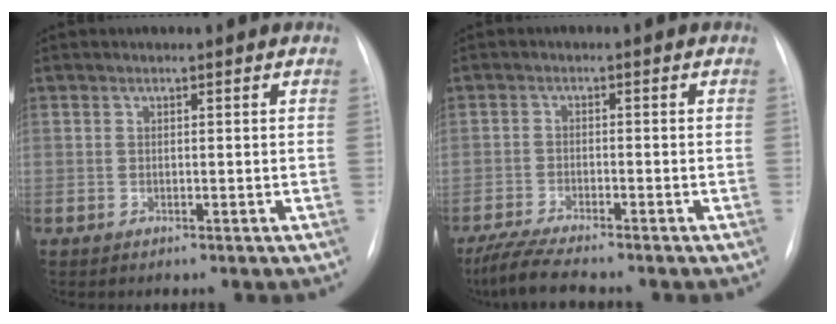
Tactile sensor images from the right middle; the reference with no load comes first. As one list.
[{"total": 6.5, "force": [-5.5, 0.3, 3.5], "torque": [-0.066, -0.023, -0.098]}]